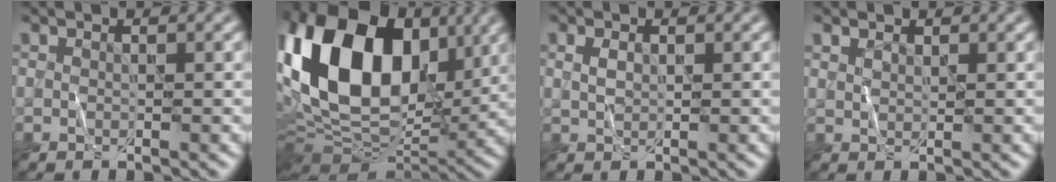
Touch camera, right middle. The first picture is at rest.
{"total": 17.6, "force": [3.6, 11.4, 12.9], "torque": [-0.246, 0.034, 0.046]}
{"total": 1.2, "force": [0.4, 0.8, 0.8], "torque": [-0.020, 0.002, 0.010]}
{"total": 0.8, "force": [0.7, 0.4, 0.3], "torque": [-0.010, 0.000, 0.017]}